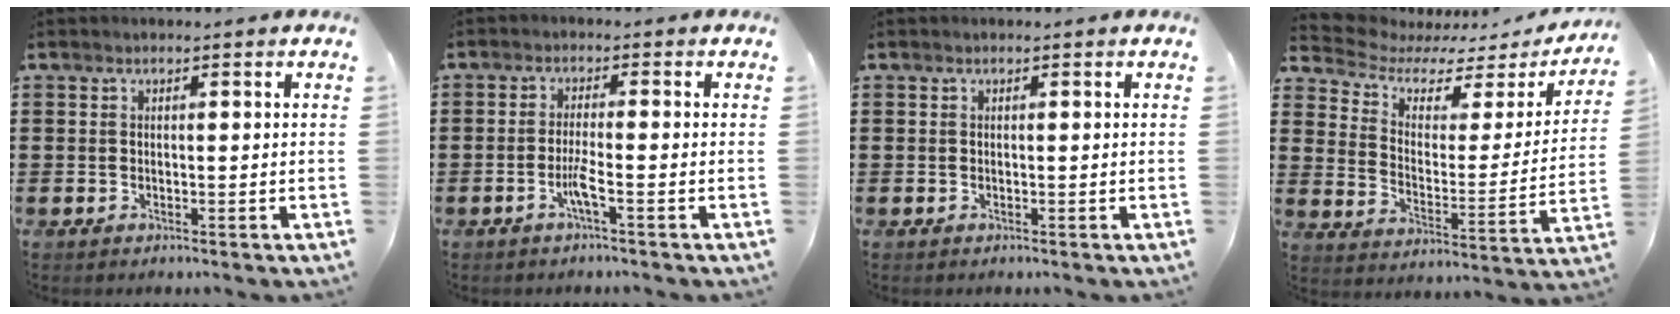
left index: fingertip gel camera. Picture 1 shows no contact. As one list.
[{"total": 3.3, "force": [-1.6, -0.1, 2.9], "torque": [-0.058, -0.005, -0.033]}, {"total": 0.0}, {"total": 5.5, "force": [4.6, 2.3, 2.0], "torque": [-0.068, -0.030, 0.077]}]